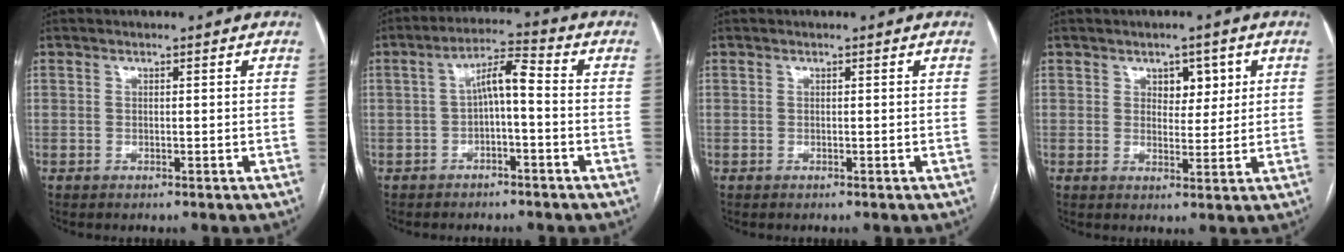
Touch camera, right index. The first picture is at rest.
{"total": 5.7, "force": [-0.6, 1.3, 5.5], "torque": [-0.098, 0.027, -0.013]}
{"total": 0.0}
{"total": 4.1, "force": [1.7, 2.5, 2.8], "torque": [-0.031, 0.005, 0.026]}